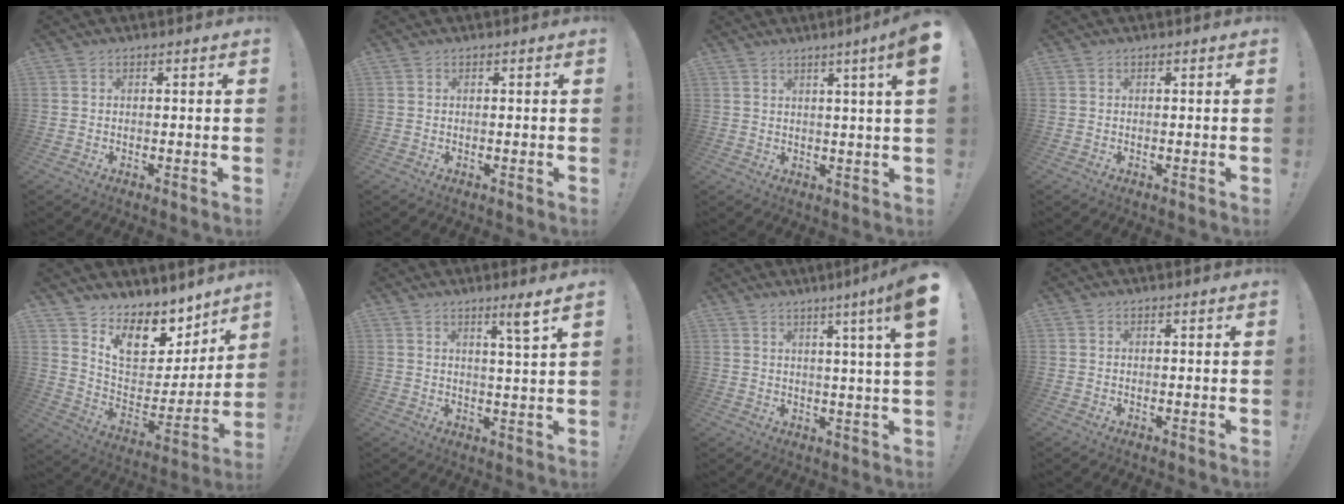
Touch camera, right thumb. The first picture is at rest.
{"total": 0.0}
{"total": 5.8, "force": [2.6, -1.0, 5.1], "torque": [-0.075, -0.017, 0.036]}
{"total": 0.0}
{"total": 12.5, "force": [8.9, 6.8, 5.7], "torque": [-0.095, -0.076, 0.162]}
{"total": 5.5, "force": [3.3, -1.0, 4.4], "torque": [-0.059, -0.025, 0.044]}
{"total": 8.0, "force": [3.1, -1.3, 7.2], "torque": [-0.104, -0.026, 0.041]}
{"total": 0.0}